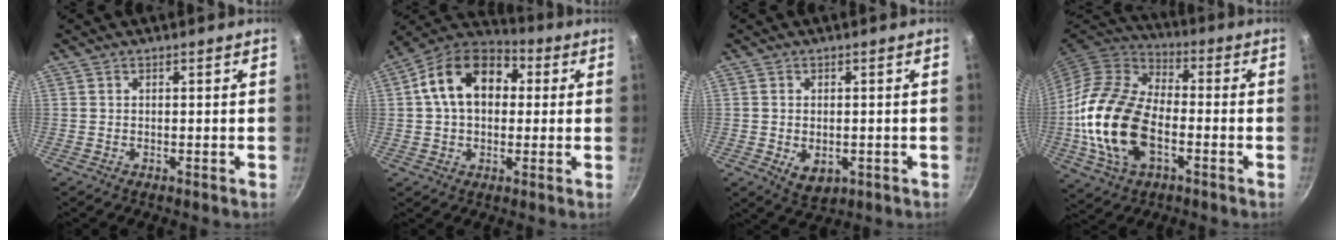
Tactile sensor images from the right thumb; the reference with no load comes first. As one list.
[{"total": 15.9, "force": [2.8, 11.2, 11.0], "torque": [-0.152, 0.031, 0.025]}, {"total": 5.2, "force": [-1.1, 3.5, 3.7], "torque": [-0.049, -0.006, -0.008]}, {"total": 21.0, "force": [-4.2, 12.9, 16.0], "torque": [-0.300, 0.027, -0.086]}]